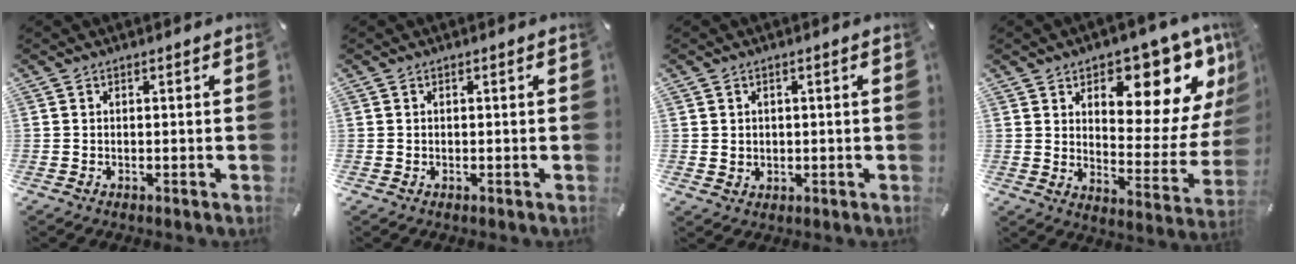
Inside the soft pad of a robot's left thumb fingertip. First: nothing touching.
{"total": 0.0}
{"total": 2.4, "force": [0.7, 2.3, 0.0], "torque": [0.004, -0.001, 0.012]}
{"total": 14.5, "force": [9.3, 7.1, 8.6], "torque": [-0.085, -0.092, 0.149]}